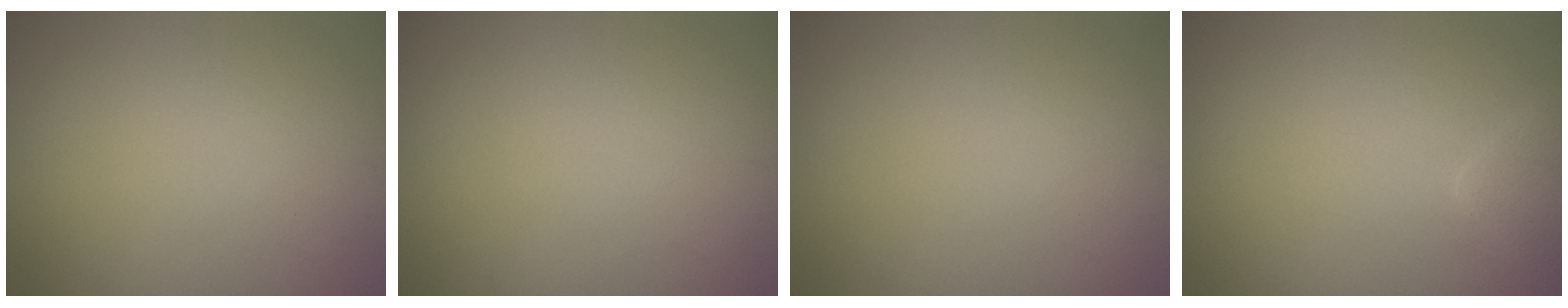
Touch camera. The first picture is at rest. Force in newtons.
{"total": 0.0}
{"total": 0.0}
{"total": 2.5, "press": 2.4, "slide": 0.2}